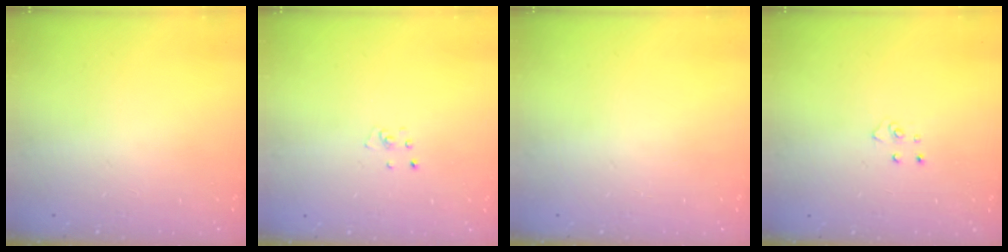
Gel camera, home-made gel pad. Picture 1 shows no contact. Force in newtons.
{"total": 2.6, "press": 2.6, "slide": 0.3}
{"total": 0.0}
{"total": 4.7, "press": 4.6, "slide": 0.4}